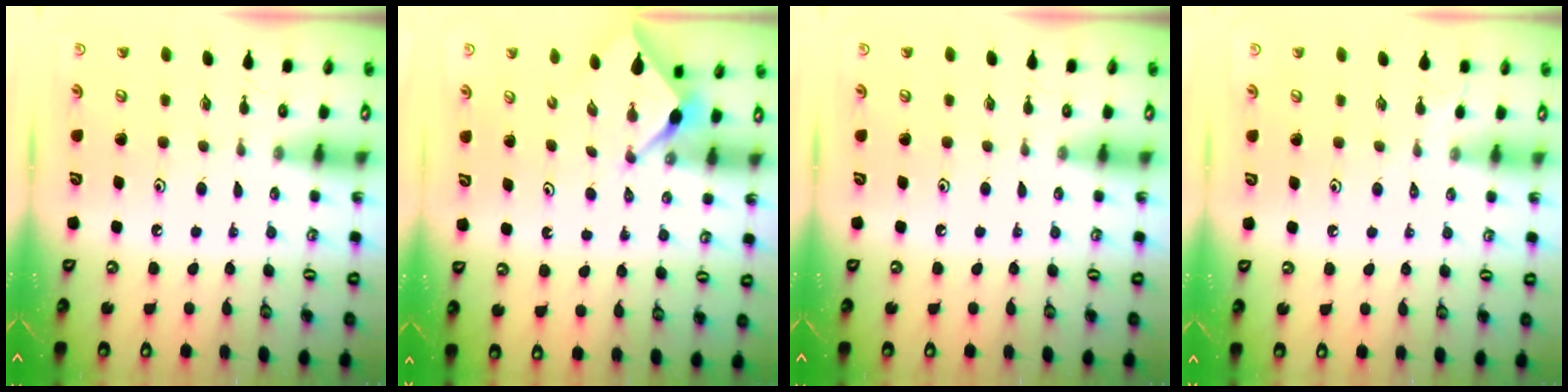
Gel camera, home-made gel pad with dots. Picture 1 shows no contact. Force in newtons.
{"total": 3.0, "press": 2.9, "slide": 0.3}
{"total": 0.0}
{"total": 1.1, "press": 1.1, "slide": 0.3}